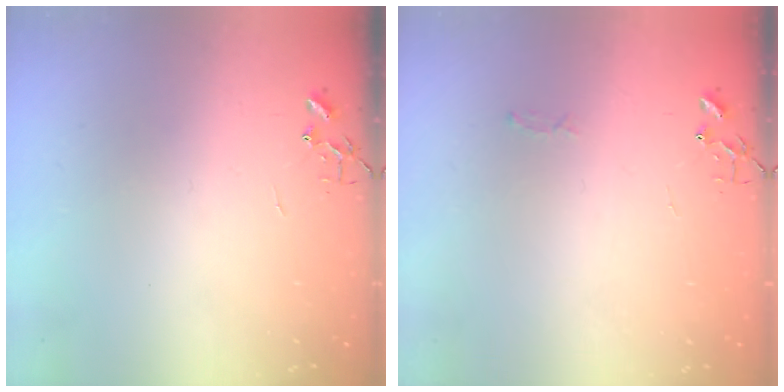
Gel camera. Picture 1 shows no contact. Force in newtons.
{"total": 2.8, "press": 2.8, "slide": 0.4}